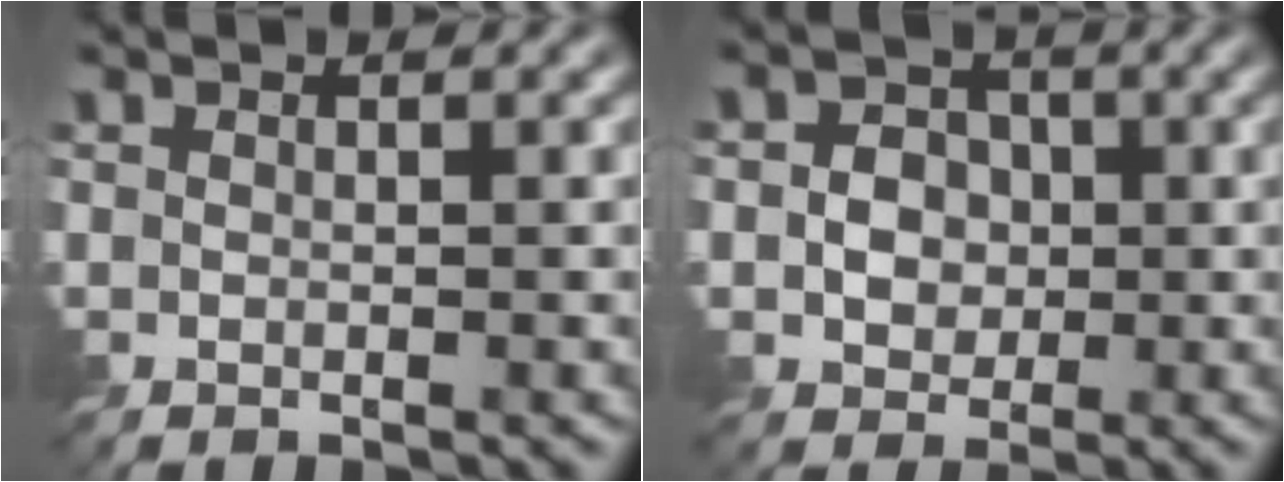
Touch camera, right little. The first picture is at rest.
{"total": 3.3, "force": [-0.5, 2.9, 1.6], "torque": [-0.022, -0.003, -0.022]}